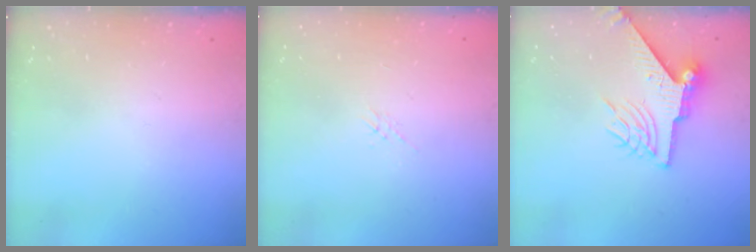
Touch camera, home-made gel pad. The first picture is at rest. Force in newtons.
{"total": 1.7, "press": 1.6, "slide": 0.4}
{"total": 9.2, "press": 9.1, "slide": 1.1}